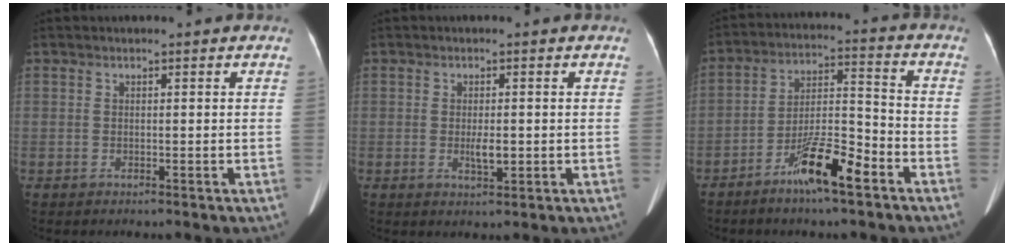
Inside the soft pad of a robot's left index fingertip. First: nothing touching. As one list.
[{"total": 2.6, "force": [-0.4, 0.7, 2.4], "torque": [-0.046, -0.003, -0.003]}, {"total": 9.8, "force": [-6.2, 1.3, 7.5], "torque": [-0.139, 0.000, -0.112]}]